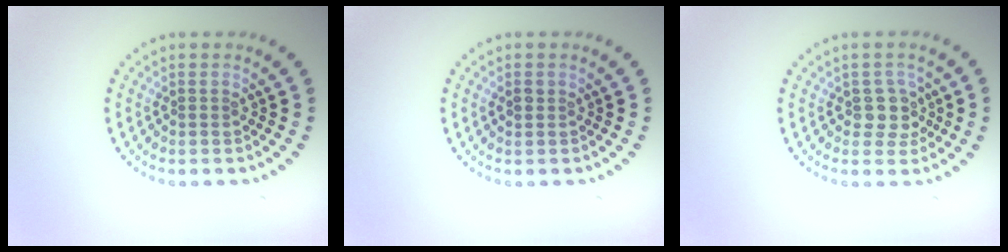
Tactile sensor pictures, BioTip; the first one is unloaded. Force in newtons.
{"total": 0.7, "press": 0.7, "slide": 0.2}
{"total": 2.4, "press": 2.0, "slide": 1.3}